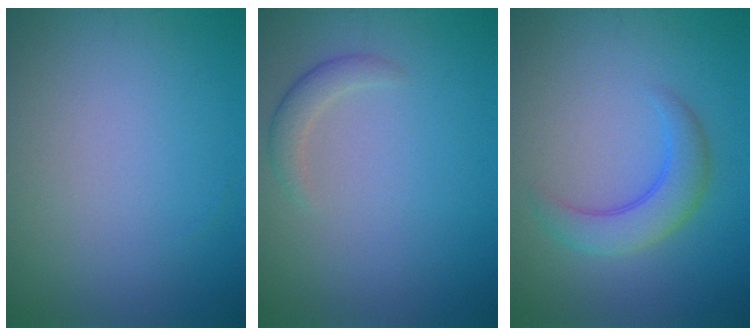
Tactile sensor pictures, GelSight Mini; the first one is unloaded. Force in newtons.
{"total": 1.5, "press": 1.5, "slide": 0.1}
{"total": 3.5, "press": 3.5, "slide": 0.1}